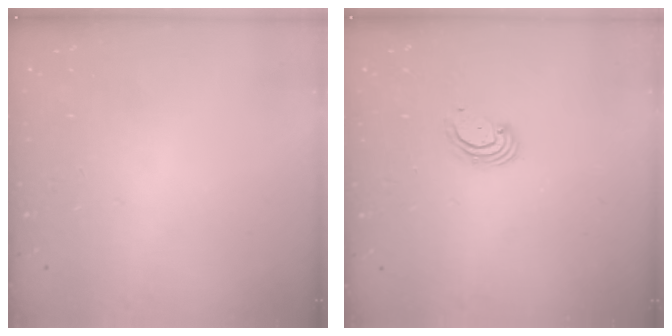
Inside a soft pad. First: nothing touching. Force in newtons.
{"total": 2.5, "press": 2.5, "slide": 0.3}